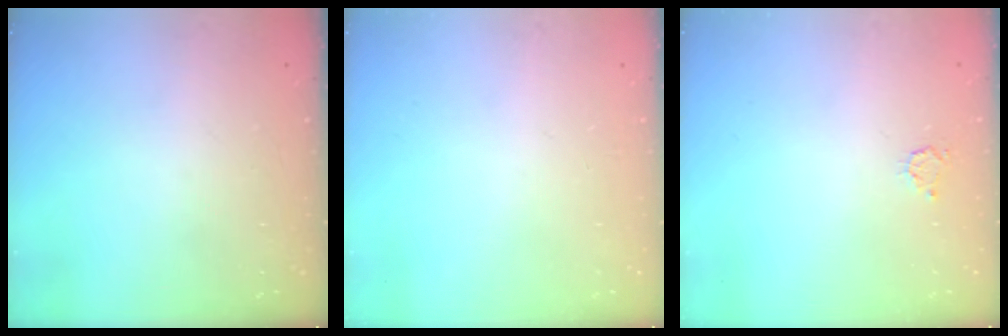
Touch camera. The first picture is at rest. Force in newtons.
{"total": 0.0}
{"total": 3.1, "press": 3.0, "slide": 0.4}